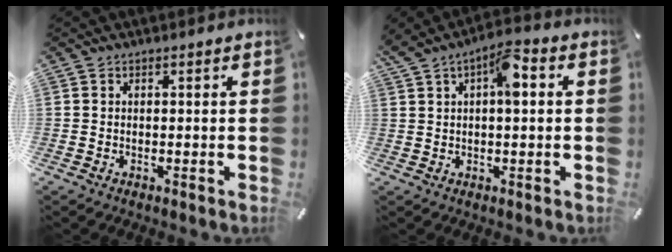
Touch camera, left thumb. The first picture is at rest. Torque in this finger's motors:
{"motor_torque": [1.69, 1.66, 0.37, -0.41, 0.38]}